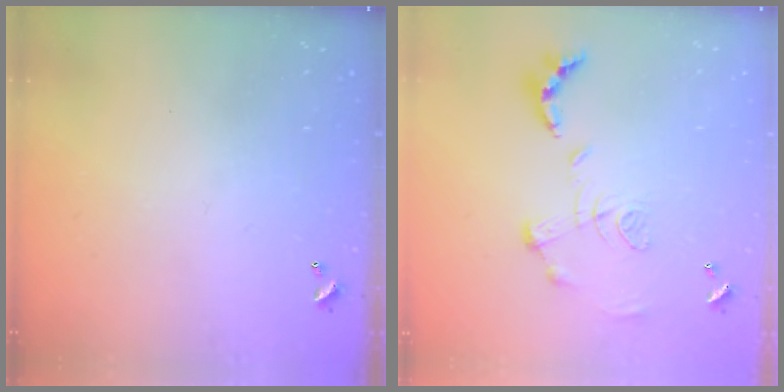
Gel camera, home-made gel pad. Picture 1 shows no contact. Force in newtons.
{"total": 1.2, "press": 0.4, "slide": 1.1}